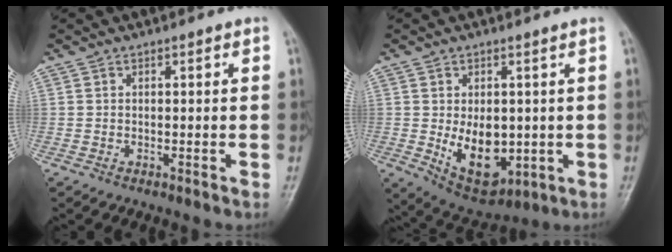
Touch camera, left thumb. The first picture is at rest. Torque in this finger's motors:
{"motor_torque": [0.82, 2.82, 1.31, 0.29, 0.11]}